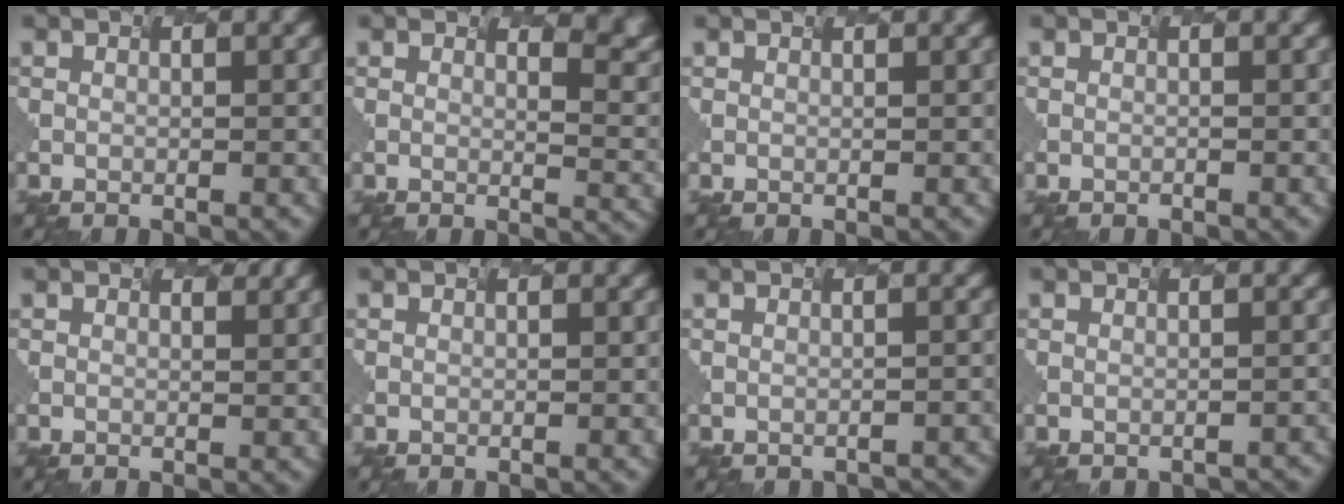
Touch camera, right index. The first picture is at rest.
{"total": 6.3, "force": [4.9, 2.3, 3.2], "torque": [-0.018, 0.008, 0.065]}
{"total": 0.8, "force": [0.7, 0.3, 0.1], "torque": [0.007, -0.003, 0.001]}
{"total": 0.0}
{"total": 1.4, "force": [1.3, 0.4, 0.0], "torque": [0.008, -0.005, 0.009]}
{"total": 0.0}
{"total": 1.1, "force": [-0.7, 0.6, 0.6], "torque": [0.001, 0.000, 0.000]}
{"total": 0.8, "force": [-0.4, 0.6, 0.4], "torque": [0.001, 0.001, 0.004]}